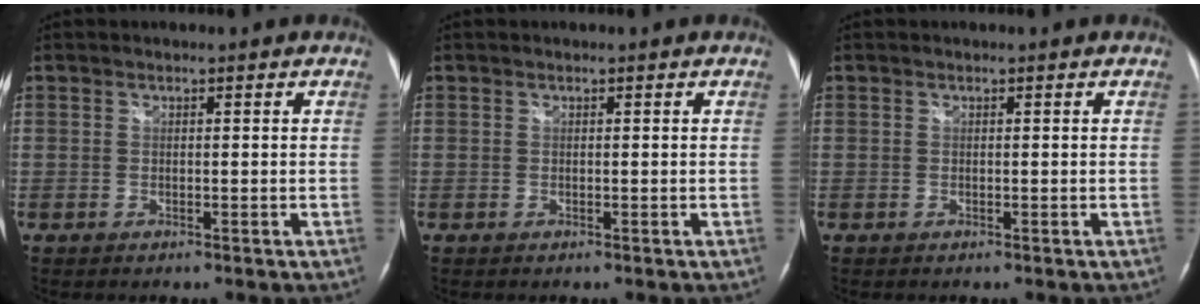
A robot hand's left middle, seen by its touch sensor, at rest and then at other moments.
{"total": 0.0}
{"total": 0.0}